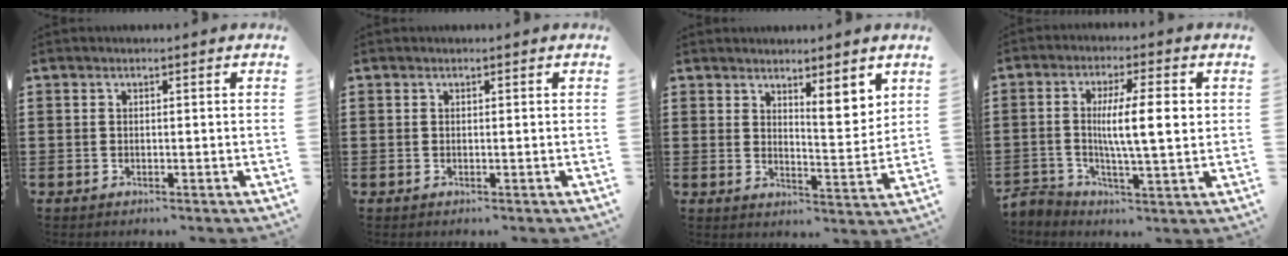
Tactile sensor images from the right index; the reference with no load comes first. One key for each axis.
{"total": 0.0}
{"total": 5.4, "fx": 4.2, "fy": 1.3, "fz": 3.1, "tx": -0.048, "ty": -0.019, "tz": 0.070}
{"total": 8.6, "fx": 0.7, "fy": 2.5, "fz": 8.1, "tx": -0.142, "ty": 0.004, "tz": 0.010}